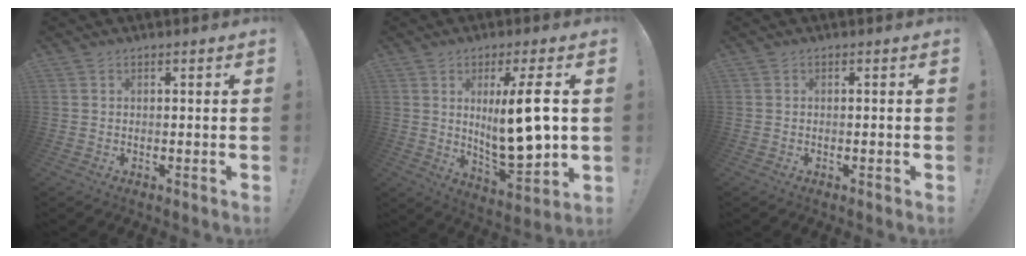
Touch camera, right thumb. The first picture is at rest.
{"total": 16.1, "force": [2.9, 3.5, 15.5], "torque": [-0.260, -0.027, 0.035]}
{"total": 0.7, "force": [-0.4, 0.0, 0.6], "torque": [-0.012, 0.002, -0.006]}